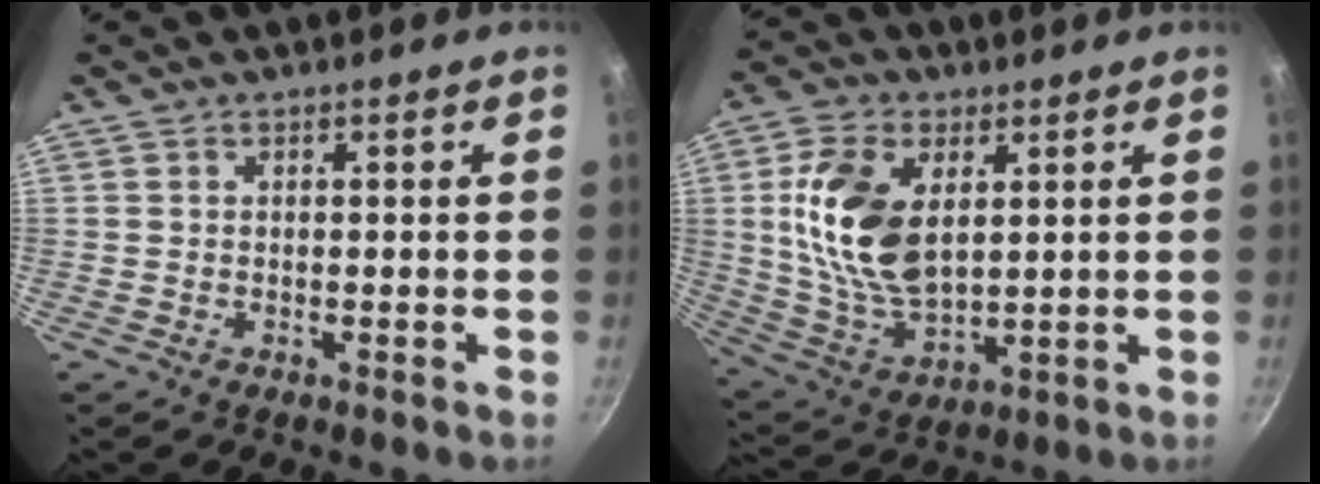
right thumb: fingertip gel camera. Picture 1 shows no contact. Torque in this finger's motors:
{"motor_torque": [-0.61, 1.09, 1.18, 0.71, 0.20]}